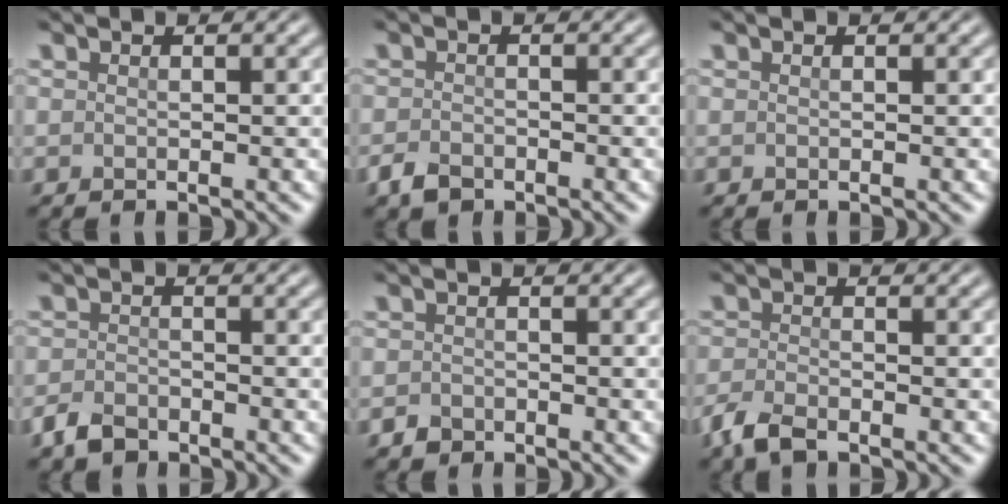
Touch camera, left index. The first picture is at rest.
{"total": 1.9, "force": [-1.4, 1.1, 0.8], "torque": [-0.015, -0.001, -0.031]}
{"total": 0.0}
{"total": 2.4, "force": [-1.8, 1.2, 0.9], "torque": [-0.017, -0.001, -0.043]}
{"total": 1.2, "force": [-0.9, 0.8, 0.2], "torque": [-0.001, 0.002, -0.020]}
{"total": 2.8, "force": [-2.1, 1.0, 1.6], "torque": [-0.038, -0.005, -0.050]}